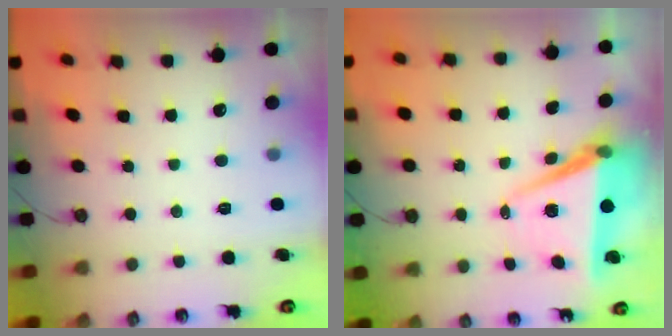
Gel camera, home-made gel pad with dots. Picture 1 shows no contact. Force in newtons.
{"total": 7.7, "press": 6.3, "slide": 4.3}